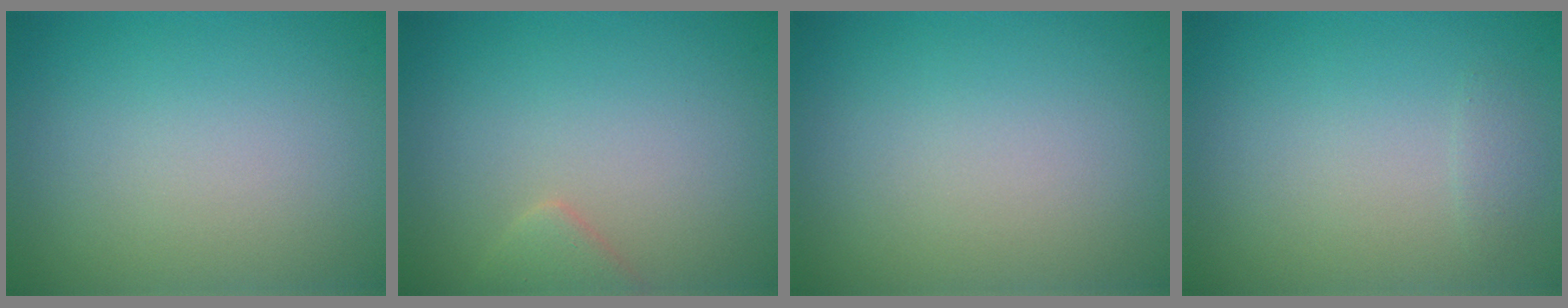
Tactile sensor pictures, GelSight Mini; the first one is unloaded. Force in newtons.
{"total": 1.6, "press": 1.6, "slide": 0.1}
{"total": 0.0}
{"total": 0.6, "press": 0.6, "slide": 0.0}